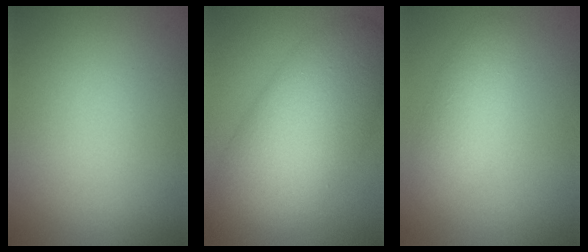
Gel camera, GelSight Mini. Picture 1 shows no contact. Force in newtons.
{"total": 9.6, "press": 9.6, "slide": 0.2}
{"total": 2.6, "press": 2.6, "slide": 0.1}